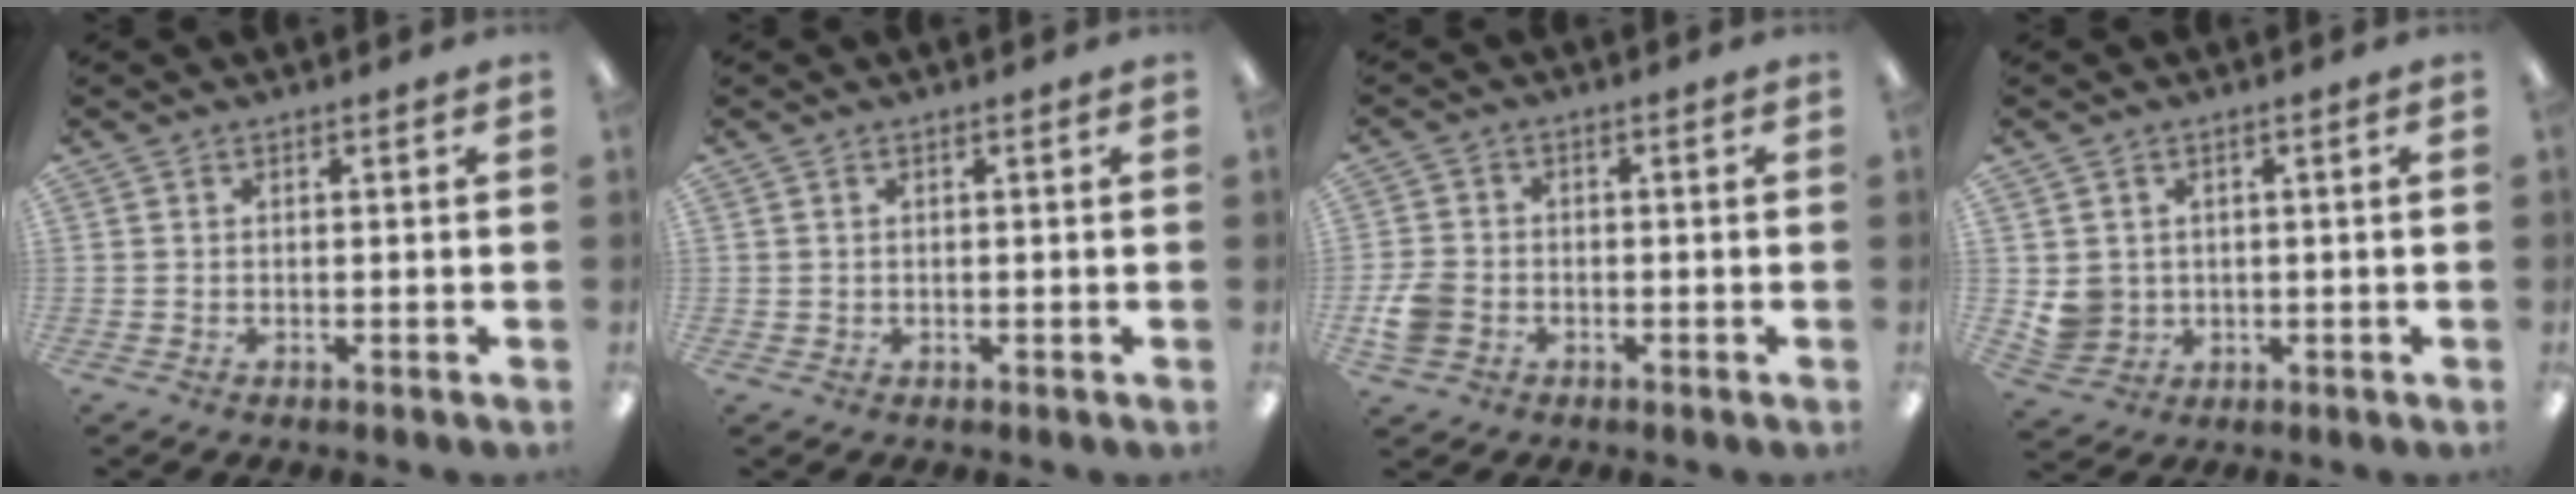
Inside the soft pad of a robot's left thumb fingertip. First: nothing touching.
{"total": 0.8, "force": [0.3, 0.7, -0.1], "torque": [0.000, 0.003, 0.005]}
{"total": 5.7, "force": [-2.1, 4.6, 2.7], "torque": [-0.046, 0.010, -0.037]}
{"total": 5.1, "force": [0.9, 4.9, 0.9], "torque": [-0.029, 0.002, 0.023]}